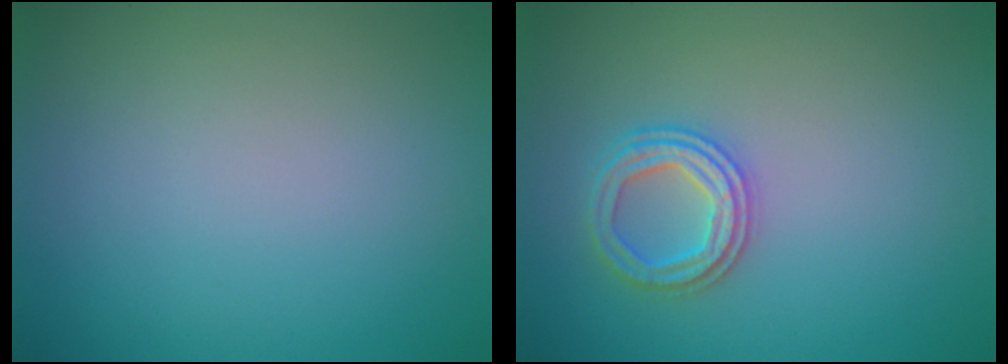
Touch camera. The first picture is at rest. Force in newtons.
{"total": 2.6, "press": 2.6, "slide": 0.1}